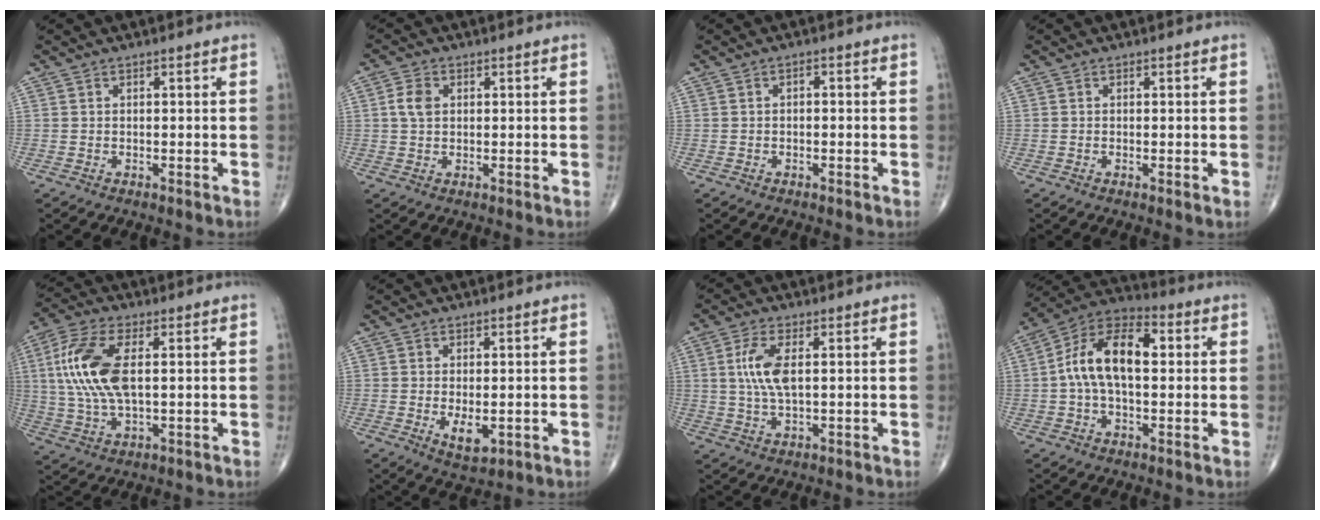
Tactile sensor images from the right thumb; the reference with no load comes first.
{"total": 3.6, "force": [0.7, 2.5, 2.5], "torque": [-0.049, 0.003, 0.011]}
{"total": 0.8, "force": [-0.2, 0.5, 0.5], "torque": [-0.001, 0.004, -0.008]}
{"total": 0.6, "force": [-0.1, 0.1, 0.6], "torque": [-0.012, -0.003, -0.004]}
{"total": 13.8, "force": [2.1, 6.3, 12.1], "torque": [-0.274, 0.005, 0.042]}
{"total": 4.6, "force": [-0.8, 2.3, 3.9], "torque": [-0.057, -0.011, -0.006]}
{"total": 6.8, "force": [1.2, 2.6, 6.2], "torque": [-0.143, -0.001, 0.026]}
{"total": 14.0, "force": [1.3, 7.6, 11.7], "torque": [-0.204, 0.037, 0.011]}